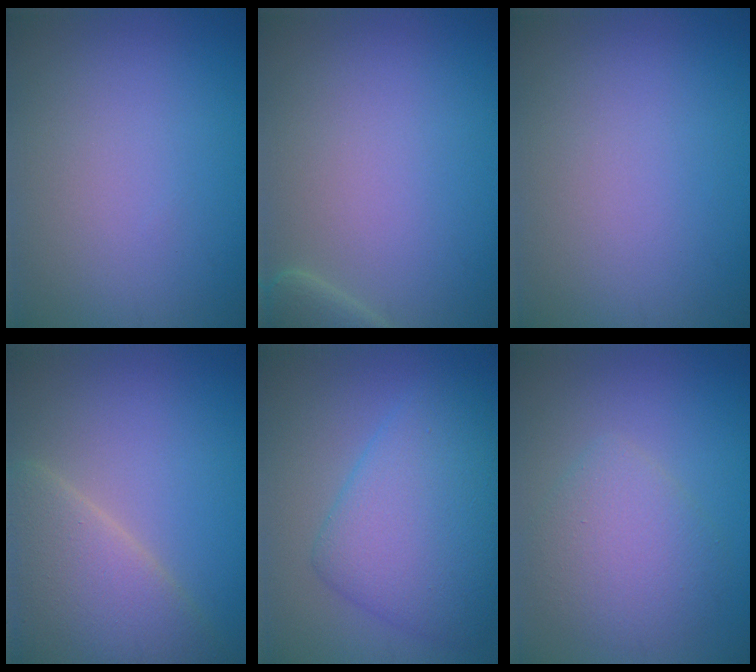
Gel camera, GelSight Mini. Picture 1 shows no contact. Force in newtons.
{"total": 2.4, "press": 2.3, "slide": 0.4}
{"total": 0.0}
{"total": 6.4, "press": 6.4, "slide": 0.6}
{"total": 7.0, "press": 7.0, "slide": 0.1}
{"total": 3.6, "press": 3.6, "slide": 0.2}